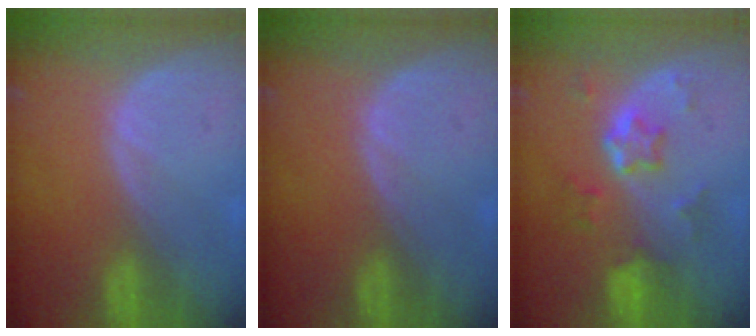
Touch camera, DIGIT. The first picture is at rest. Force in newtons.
{"total": 0.0}
{"total": 5.8, "press": 5.2, "slide": 2.5}